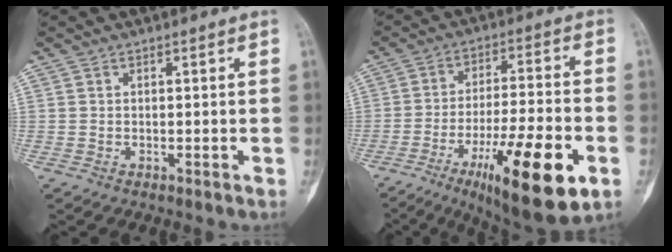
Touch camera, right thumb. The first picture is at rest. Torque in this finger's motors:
{"motor_torque": [-0.09, 0.47, 1.39, -1.38, 0.16]}